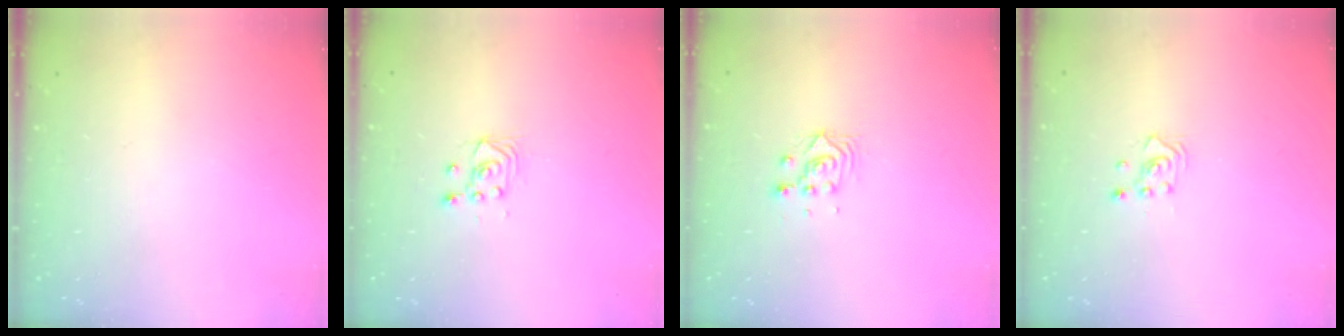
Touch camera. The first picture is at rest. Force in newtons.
{"total": 2.9, "press": 2.6, "slide": 1.3}
{"total": 3.7, "press": 3.7, "slide": 0.2}
{"total": 2.8, "press": 2.8, "slide": 0.3}